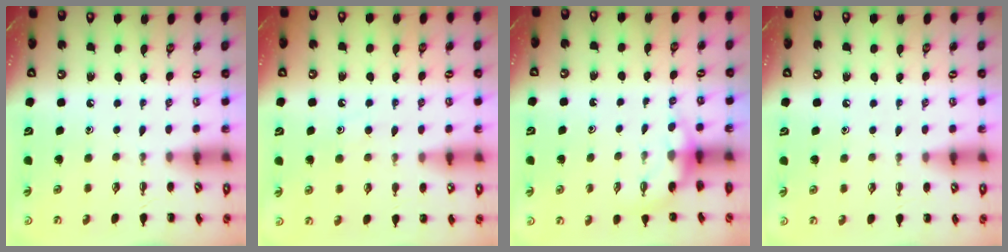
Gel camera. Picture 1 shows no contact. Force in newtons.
{"total": 8.6, "press": 8.5, "slide": 1.1}
{"total": 3.8, "press": 3.8, "slide": 0.3}
{"total": 4.1, "press": 3.8, "slide": 1.6}